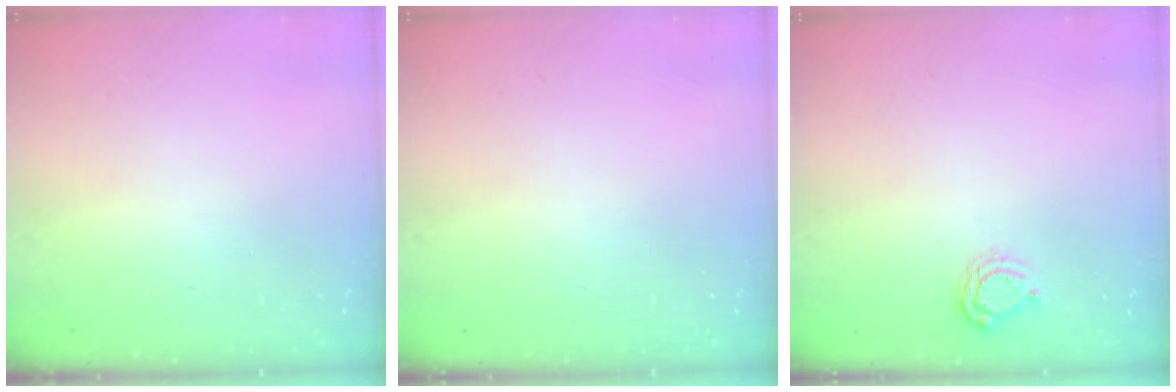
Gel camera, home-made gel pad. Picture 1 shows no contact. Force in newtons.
{"total": 0.0}
{"total": 6.1, "press": 6.1, "slide": 0.3}